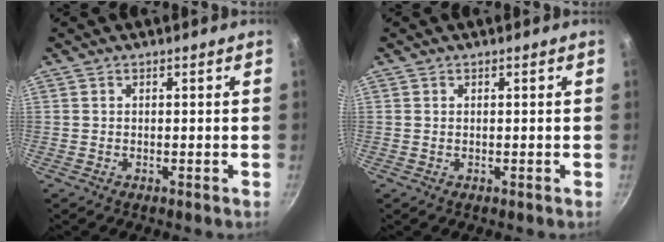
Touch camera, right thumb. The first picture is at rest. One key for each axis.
{"total": 0.0}